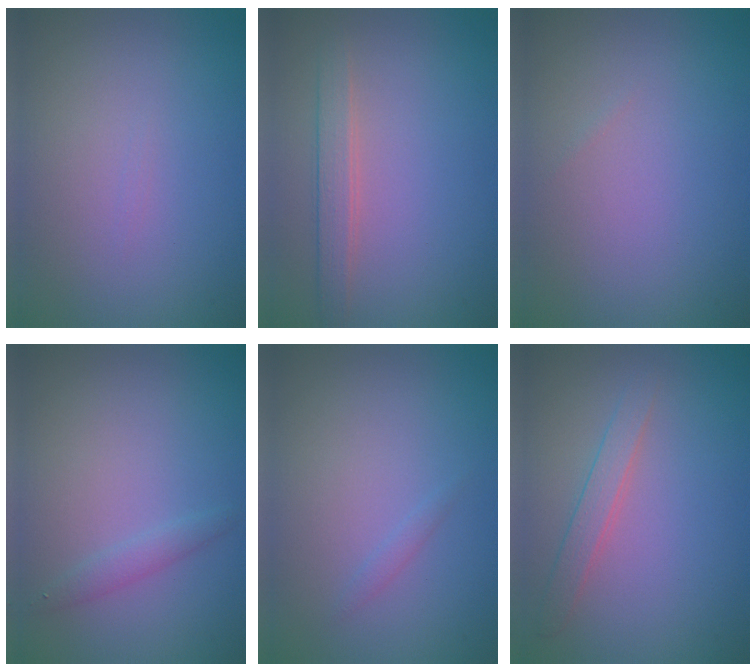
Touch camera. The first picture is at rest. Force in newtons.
{"total": 2.1, "press": 2.1, "slide": 0.2}
{"total": 0.0}
{"total": 1.2, "press": 1.2, "slide": 0.0}
{"total": 0.5, "press": 0.5, "slide": 0.0}
{"total": 1.8, "press": 1.8, "slide": 0.1}